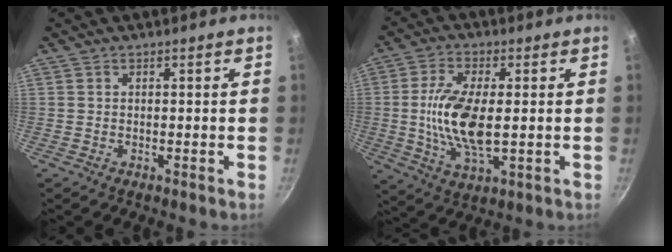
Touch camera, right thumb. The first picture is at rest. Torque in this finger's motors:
{"motor_torque": [1.87, 1.82, 1.40, -0.57, 0.34]}